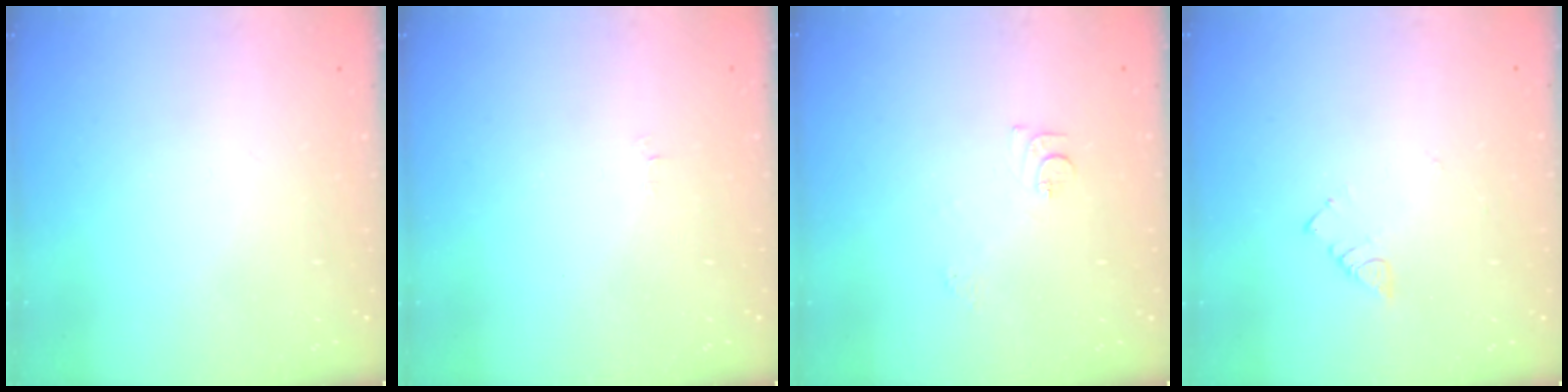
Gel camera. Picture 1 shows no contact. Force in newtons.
{"total": 2.5, "press": 2.5, "slide": 0.3}
{"total": 6.7, "press": 6.7, "slide": 0.8}
{"total": 3.0, "press": 2.9, "slide": 0.4}